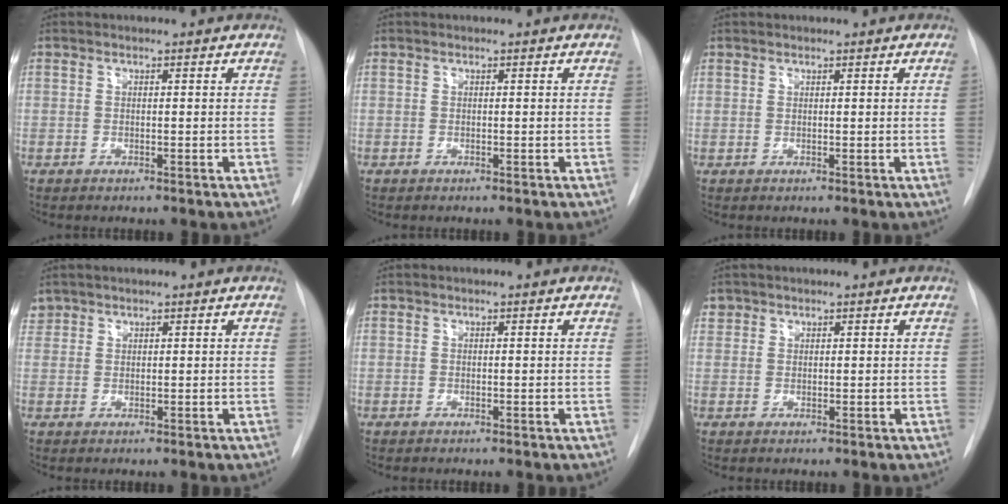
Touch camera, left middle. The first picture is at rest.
{"total": 0.0}
{"total": 0.6, "force": [0.2, -0.3, 0.5], "torque": [-0.014, -0.007, 0.004]}
{"total": 1.4, "force": [1.2, 0.8, -0.1], "torque": [0.005, 0.012, 0.024]}
{"total": 0.0}
{"total": 1.4, "force": [0.9, 1.1, 0.0], "torque": [0.013, 0.007, 0.012]}